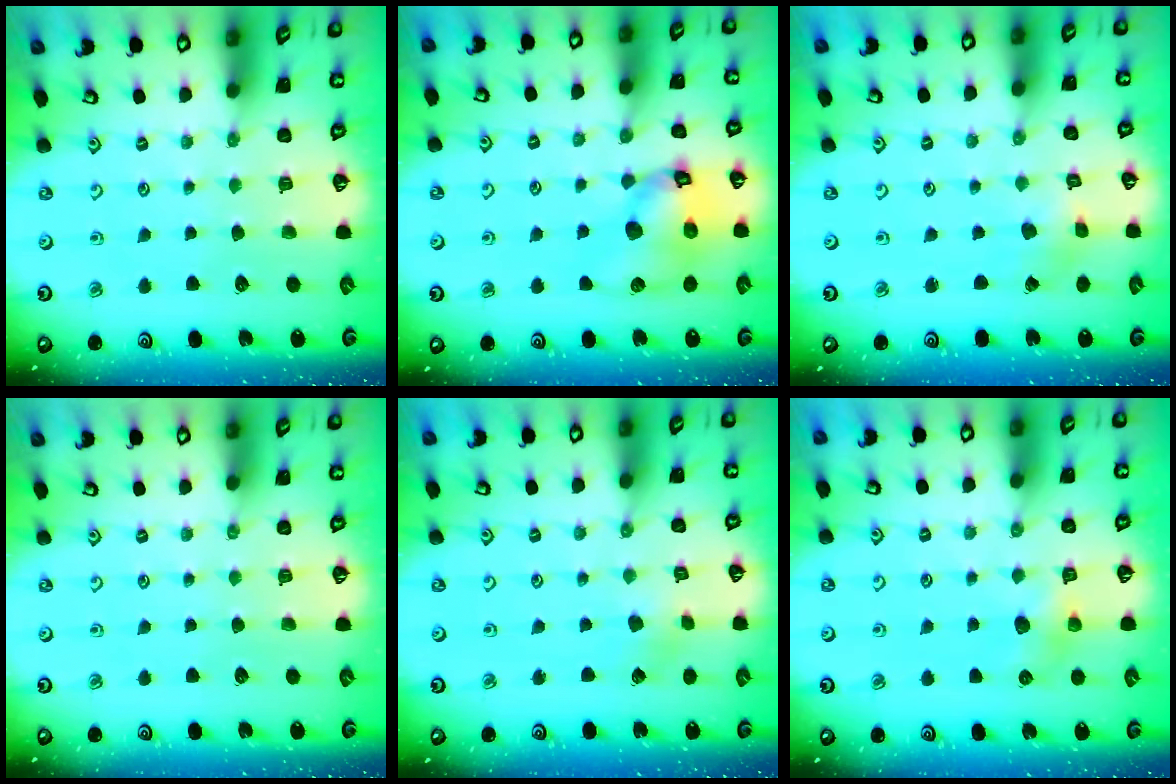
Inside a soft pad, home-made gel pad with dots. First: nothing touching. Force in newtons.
{"total": 13.6, "press": 13.5, "slide": 1.8}
{"total": 1.4, "press": 1.4, "slide": 0.1}
{"total": 0.0}
{"total": 2.4, "press": 2.2, "slide": 0.9}
{"total": 5.8, "press": 5.8, "slide": 0.4}